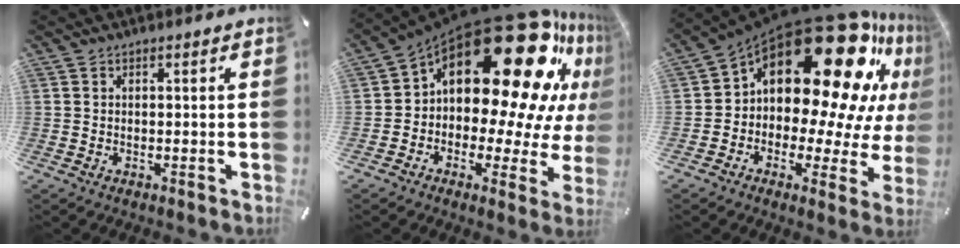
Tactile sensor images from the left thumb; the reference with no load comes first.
{"total": 31.3, "force": [13.4, 15.6, 23.6], "torque": [-0.352, -0.121, 0.246]}
{"total": 28.8, "force": [13.4, 14.9, 20.7], "torque": [-0.304, -0.125, 0.245]}